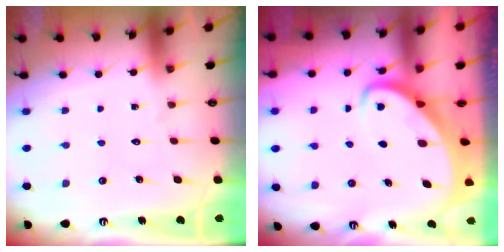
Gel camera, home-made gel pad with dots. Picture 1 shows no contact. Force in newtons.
{"total": 3.6, "press": 3.5, "slide": 0.4}